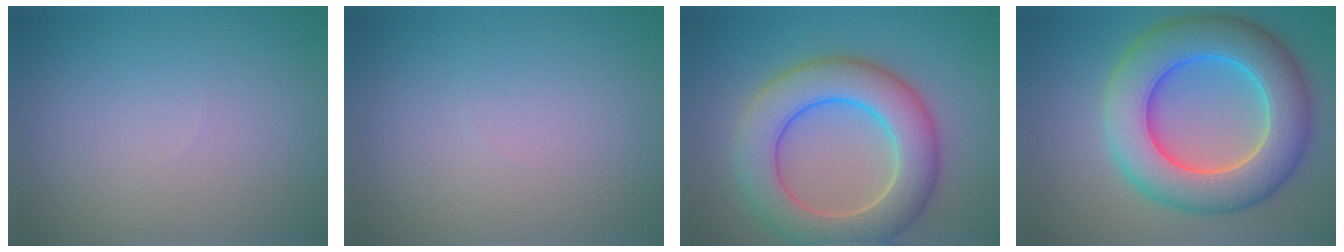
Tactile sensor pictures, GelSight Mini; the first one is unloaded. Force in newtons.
{"total": 0.0}
{"total": 8.6, "press": 8.6, "slide": 0.4}
{"total": 10.5, "press": 10.5, "slide": 0.4}